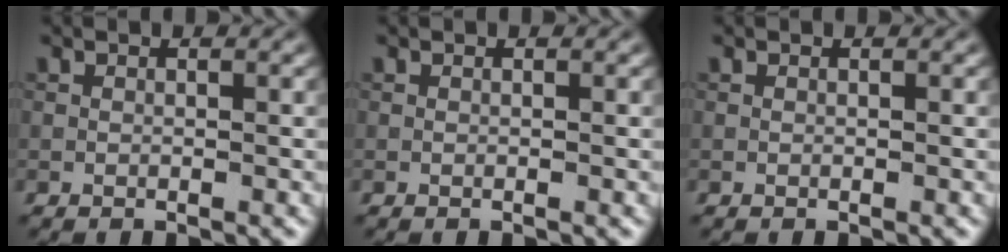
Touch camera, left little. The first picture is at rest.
{"total": 0.0}
{"total": 0.0}